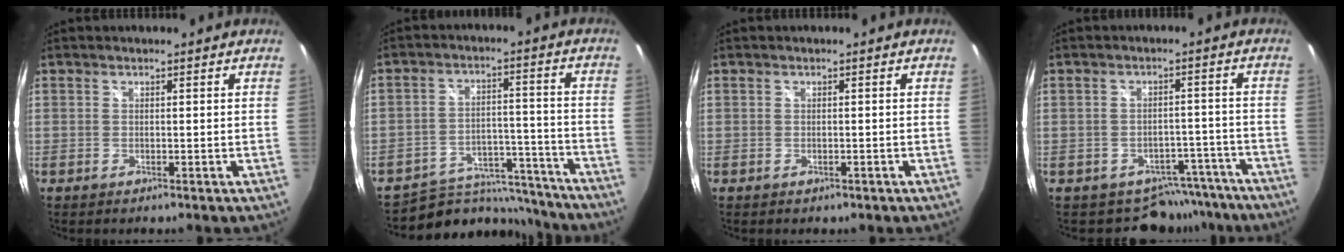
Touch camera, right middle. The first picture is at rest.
{"total": 12.2, "force": [-11.1, 4.9, 1.4], "torque": [-0.022, 0.032, -0.153]}
{"total": 0.6, "force": [-0.1, 0.6, 0.0], "torque": [0.003, -0.003, 0.000]}
{"total": 7.6, "force": [-6.2, 4.3, -0.4], "torque": [0.025, 0.043, -0.061]}